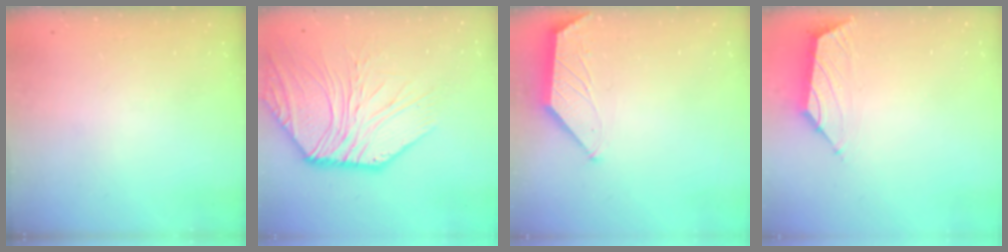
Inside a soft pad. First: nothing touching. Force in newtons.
{"total": 10.6, "press": 10.5, "slide": 1.3}
{"total": 1.3, "press": 1.2, "slide": 0.3}
{"total": 1.6, "press": 1.5, "slide": 0.6}